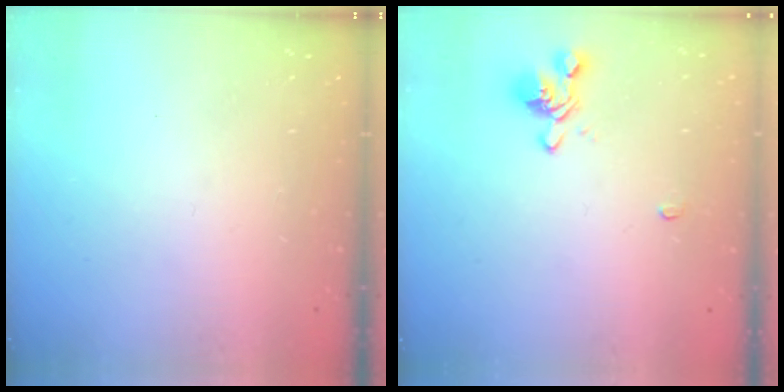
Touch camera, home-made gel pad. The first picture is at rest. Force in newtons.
{"total": 3.5, "press": 3.3, "slide": 1.3}